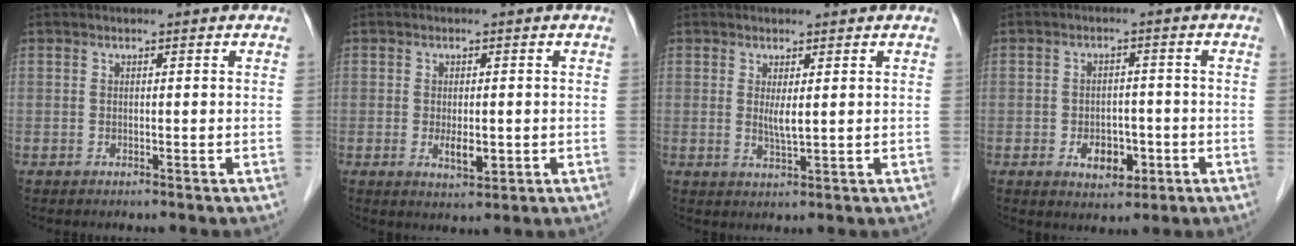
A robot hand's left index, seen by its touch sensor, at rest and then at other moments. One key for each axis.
{"total": 3.5, "fx": -0.6, "fy": 1.4, "fz": 3.1, "tx": -0.055, "ty": -0.005, "tz": -0.004}
{"total": 2.3, "fx": 0.6, "fy": 0.2, "fz": 2.2, "tx": -0.046, "ty": -0.008, "tz": 0.014}
{"total": 4.9, "fx": -1.8, "fy": 3.2, "fz": 3.3, "tx": -0.050, "ty": 0.005, "tz": -0.019}